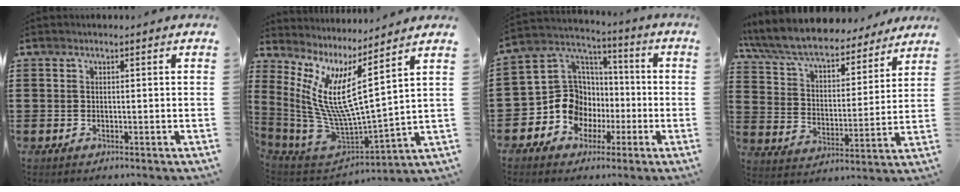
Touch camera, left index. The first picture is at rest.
{"total": 9.0, "force": [3.5, 1.8, 8.1], "torque": [-0.201, -0.066, 0.052]}
{"total": 11.0, "force": [-2.6, 10.0, 3.6], "torque": [-0.127, -0.005, -0.046]}
{"total": 8.8, "force": [8.1, 1.3, 3.3], "torque": [-0.099, -0.046, 0.140]}